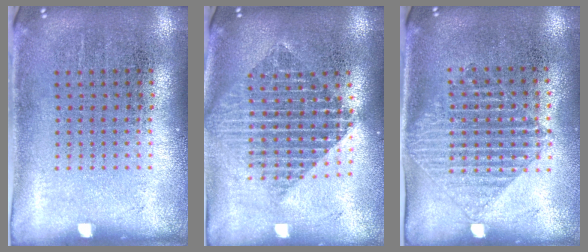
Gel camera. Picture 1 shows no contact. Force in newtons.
{"total": 2.2, "press": 1.8, "slide": 1.3}
{"total": 1.3, "press": 1.1, "slide": 0.6}